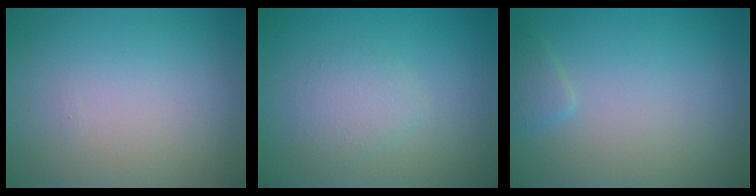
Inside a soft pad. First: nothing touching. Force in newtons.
{"total": 2.3, "press": 2.3, "slide": 0.1}
{"total": 1.1, "press": 1.1, "slide": 0.1}